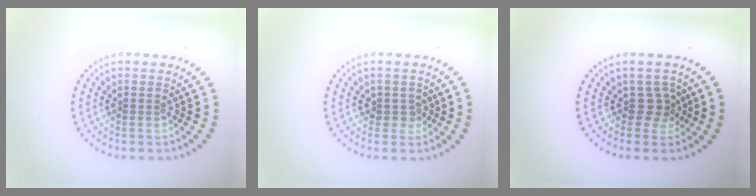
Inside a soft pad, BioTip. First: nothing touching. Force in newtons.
{"total": 1.5, "press": 1.2, "slide": 0.8}
{"total": 1.7, "press": 1.2, "slide": 1.3}